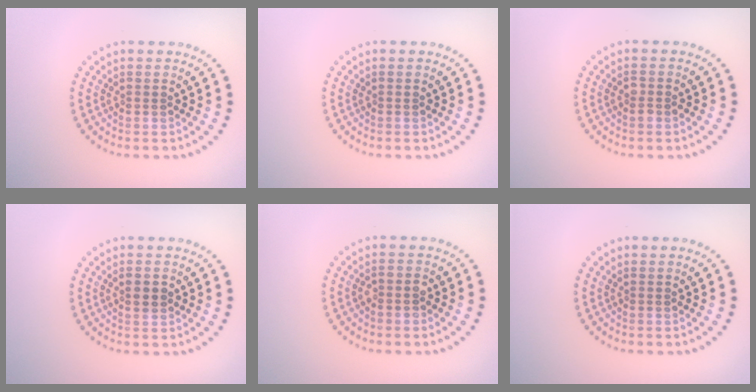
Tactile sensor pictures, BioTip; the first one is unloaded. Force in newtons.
{"total": 0.0}
{"total": 1.1, "press": 1.1, "slide": 0.4}
{"total": 1.2, "press": 1.2, "slide": 0.1}
{"total": 1.5, "press": 1.3, "slide": 0.7}
{"total": 0.0}